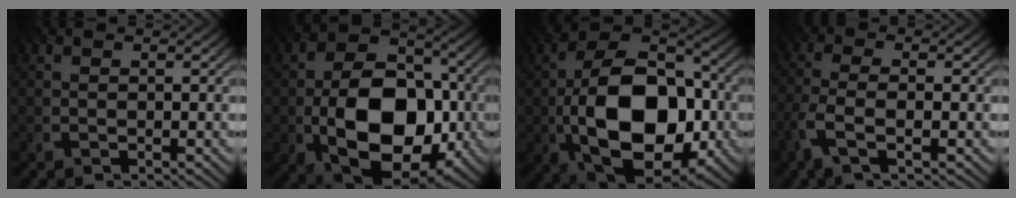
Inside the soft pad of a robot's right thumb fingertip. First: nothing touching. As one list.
[{"total": 16.1, "force": [-4.7, 10.2, 11.6], "torque": [-0.177, -0.022, -0.089]}, {"total": 17.1, "force": [-4.5, 10.0, 13.2], "torque": [-0.222, -0.009, -0.087]}, {"total": 4.2, "force": [-2.9, 0.8, 3.0], "torque": [-0.072, -0.005, -0.067]}]